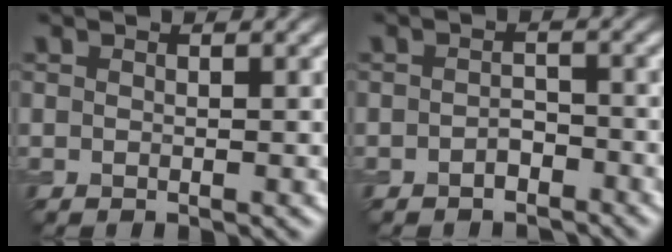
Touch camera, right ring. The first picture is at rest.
{"total": 1.6, "force": [-1.2, 0.9, 0.7], "torque": [-0.012, 0.004, -0.021]}